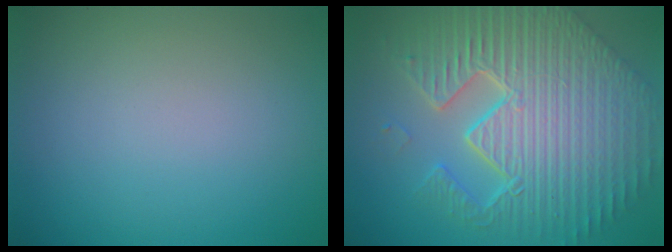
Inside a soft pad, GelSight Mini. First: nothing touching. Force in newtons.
{"total": 11.4, "press": 7.4, "slide": 8.7}